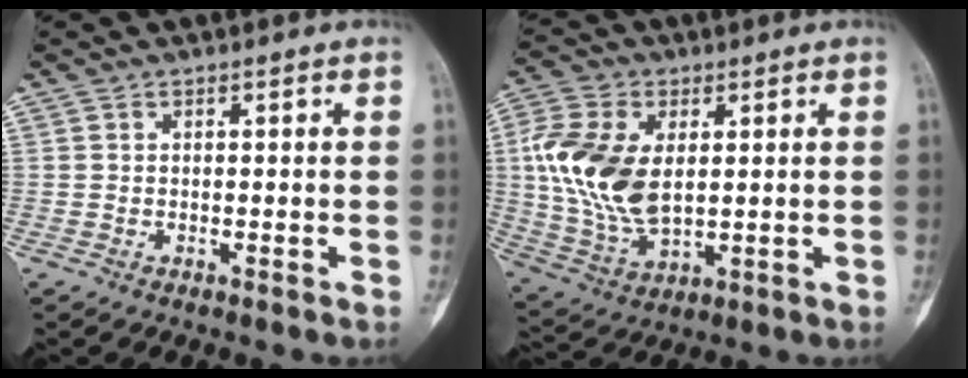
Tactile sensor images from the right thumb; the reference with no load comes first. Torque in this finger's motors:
{"motor_torque": [-0.68, 1.92, 1.75, -0.08, 0.49]}